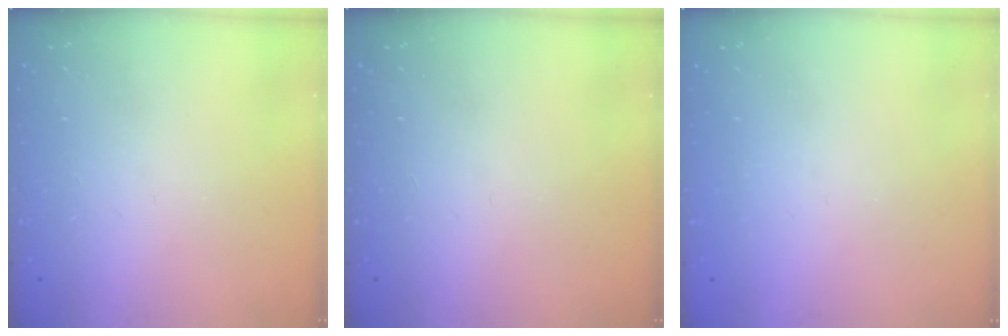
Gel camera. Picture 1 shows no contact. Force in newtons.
{"total": 0.0}
{"total": 1.3, "press": 1.3, "slide": 0.2}